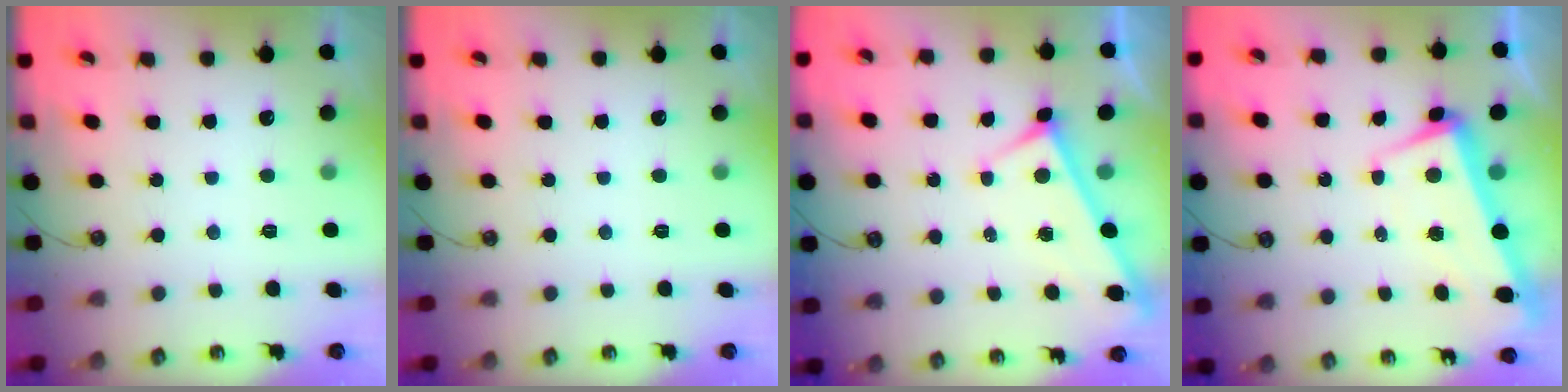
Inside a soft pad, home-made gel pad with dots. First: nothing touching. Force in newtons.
{"total": 0.0}
{"total": 3.9, "press": 3.9, "slide": 0.3}
{"total": 2.1, "press": 0.6, "slide": 2.0}